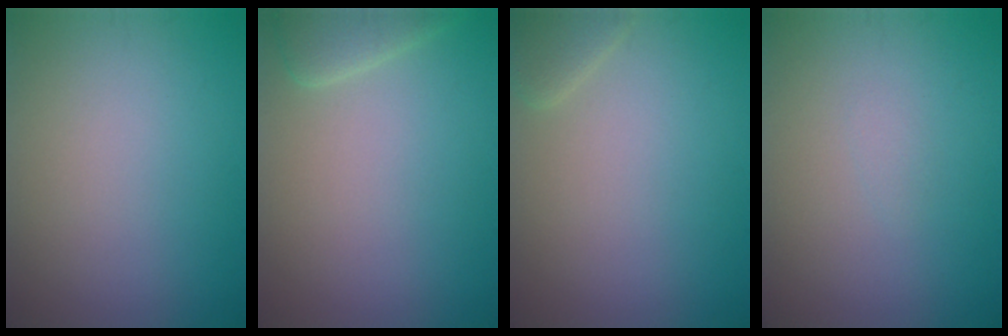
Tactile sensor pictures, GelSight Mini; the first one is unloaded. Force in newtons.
{"total": 2.2, "press": 2.2, "slide": 0.2}
{"total": 1.6, "press": 1.6, "slide": 0.1}
{"total": 0.5, "press": 0.5, "slide": 0.1}